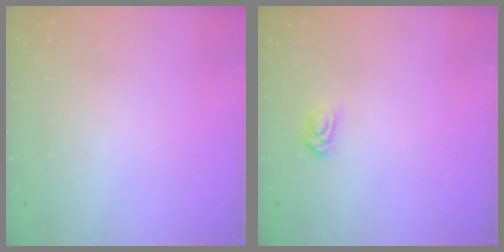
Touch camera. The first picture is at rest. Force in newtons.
{"total": 3.5, "press": 3.5, "slide": 0.4}